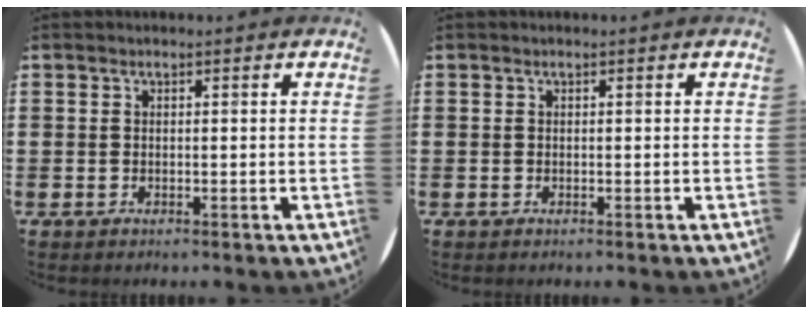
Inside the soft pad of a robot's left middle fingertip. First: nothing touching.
{"total": 0.0}